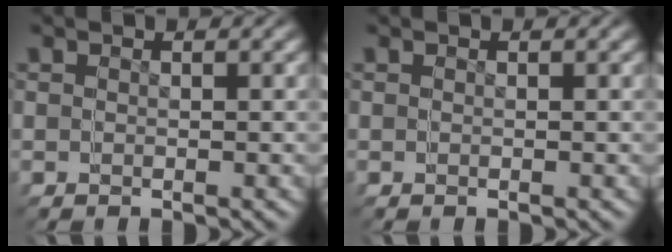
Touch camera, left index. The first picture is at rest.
{"total": 0.0}